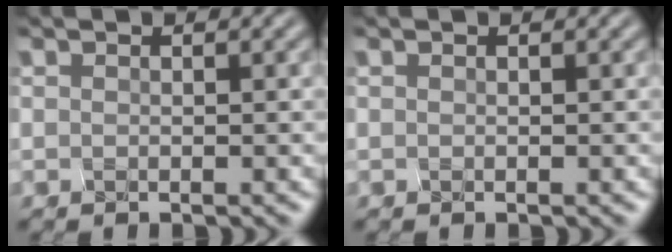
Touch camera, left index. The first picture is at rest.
{"total": 0.0}